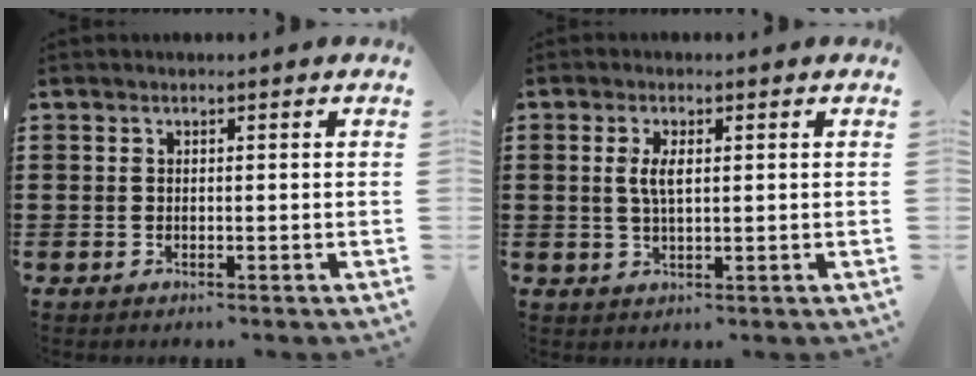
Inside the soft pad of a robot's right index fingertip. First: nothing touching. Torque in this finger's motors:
{"motor_torque": [0.25, -0.21, 0.08, 0.07]}